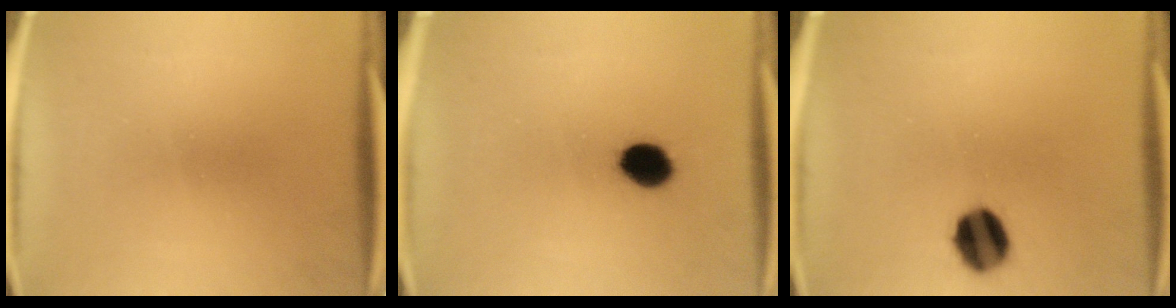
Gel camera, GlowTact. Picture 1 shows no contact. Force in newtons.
{"total": 6.8}
{"total": 9.4}